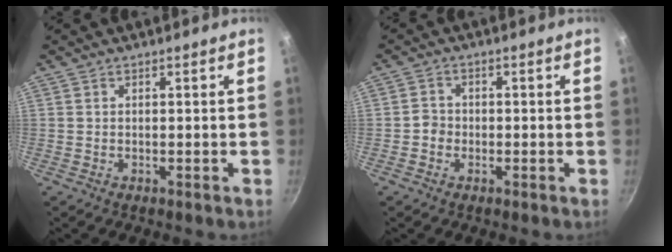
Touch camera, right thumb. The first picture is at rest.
{"total": 2.7, "force": [-0.8, 2.4, 0.8], "torque": [0.001, 0.013, -0.017]}